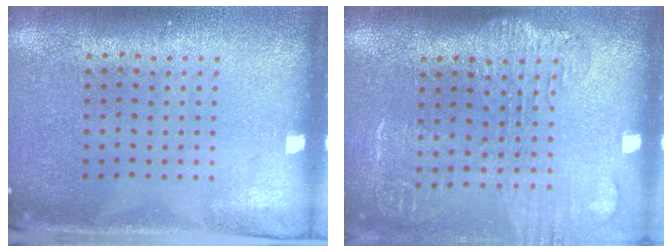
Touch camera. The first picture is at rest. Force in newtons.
{"total": 1.8, "press": 1.6, "slide": 0.9}